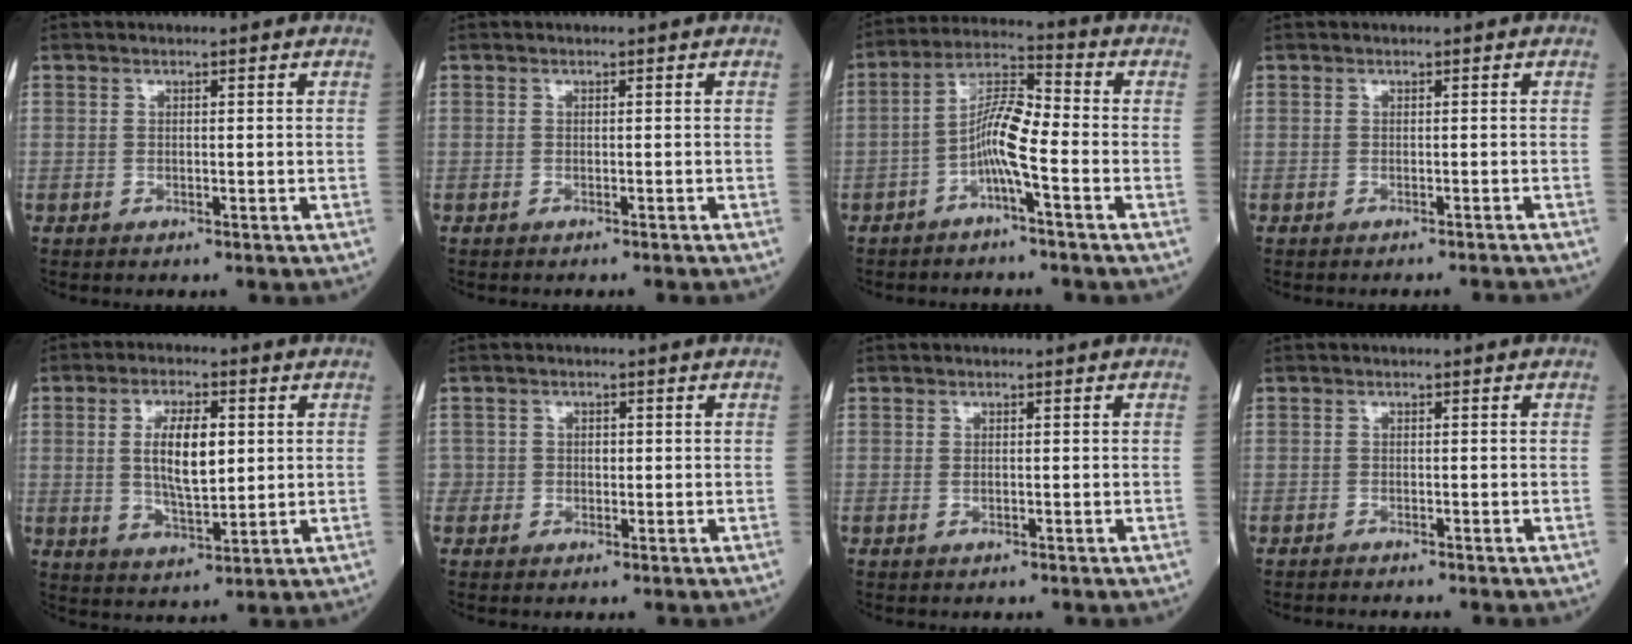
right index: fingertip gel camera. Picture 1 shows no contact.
{"total": 1.4, "force": [-1.3, -0.2, 0.5], "torque": [-0.004, 0.001, -0.017]}
{"total": 7.4, "force": [-2.7, 0.7, 6.8], "torque": [-0.131, 0.020, -0.055]}
{"total": 3.0, "force": [-2.9, -0.6, 0.2], "torque": [0.001, -0.013, -0.034]}
{"total": 8.5, "force": [1.4, 2.8, 7.9], "torque": [-0.148, 0.001, 0.026]}
{"total": 1.8, "force": [-0.1, 1.6, 0.6], "torque": [-0.003, 0.005, -0.002]}
{"total": 0.6, "force": [-0.1, 0.2, 0.5], "torque": [-0.011, -0.001, 0.001]}
{"total": 1.7, "force": [-1.6, -0.1, 0.5], "torque": [-0.008, -0.002, -0.021]}